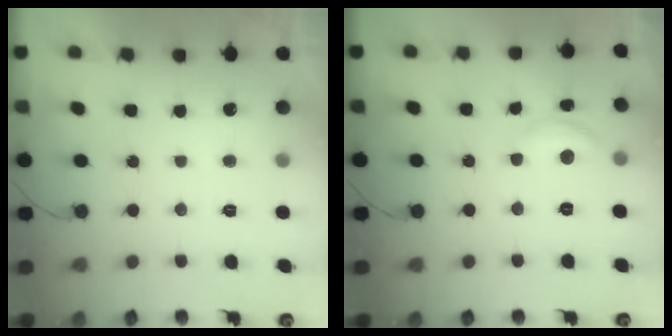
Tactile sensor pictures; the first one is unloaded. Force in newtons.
{"total": 8.4, "press": 8.3, "slide": 0.4}